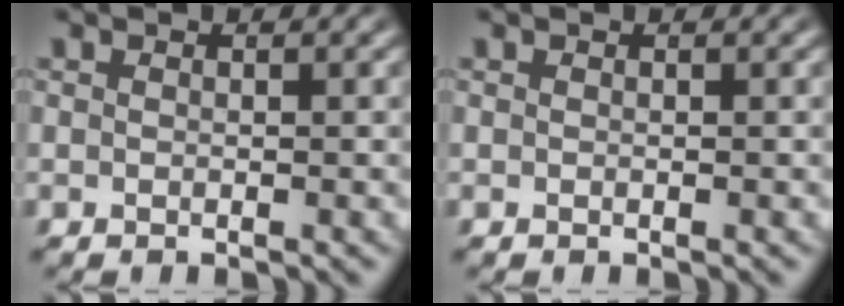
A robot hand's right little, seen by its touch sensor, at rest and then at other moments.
{"total": 0.0}